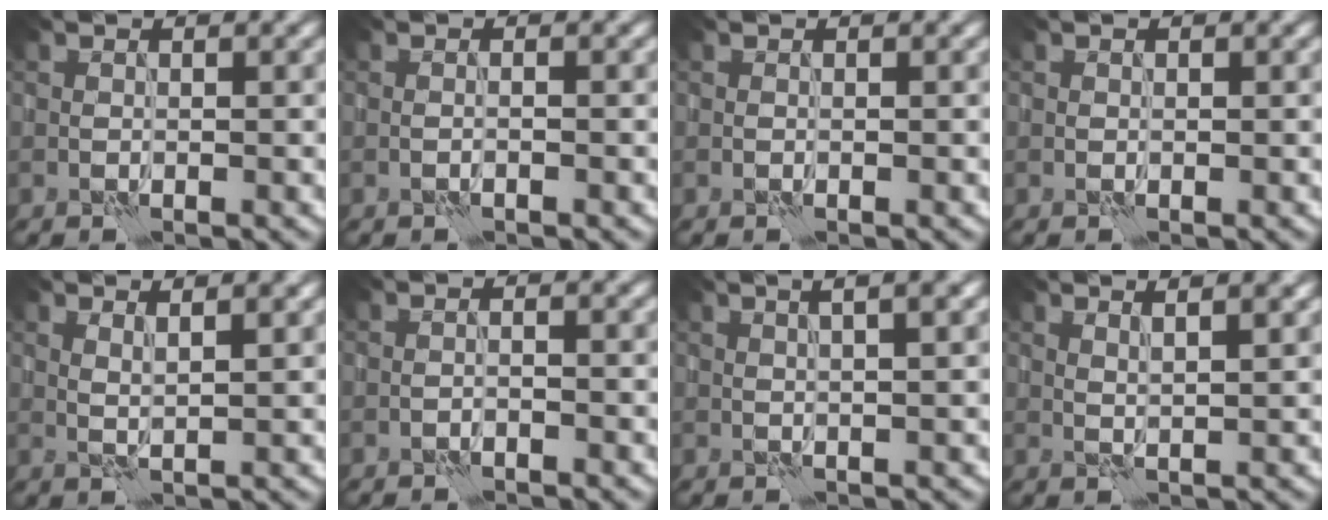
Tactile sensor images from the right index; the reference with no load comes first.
{"total": 0.7, "force": [-0.5, -0.1, 0.5], "torque": [-0.008, 0.001, -0.010]}
{"total": 0.0}
{"total": 0.0}
{"total": 2.5, "force": [1.4, 0.6, 2.0], "torque": [-0.027, 0.005, 0.018]}
{"total": 0.9, "force": [-0.8, 0.0, 0.4], "torque": [-0.005, 0.005, -0.016]}
{"total": 4.9, "force": [2.4, 1.5, 4.0], "torque": [-0.035, 0.026, 0.010]}
{"total": 3.7, "force": [2.2, 1.0, 2.8], "torque": [-0.022, 0.012, 0.016]}